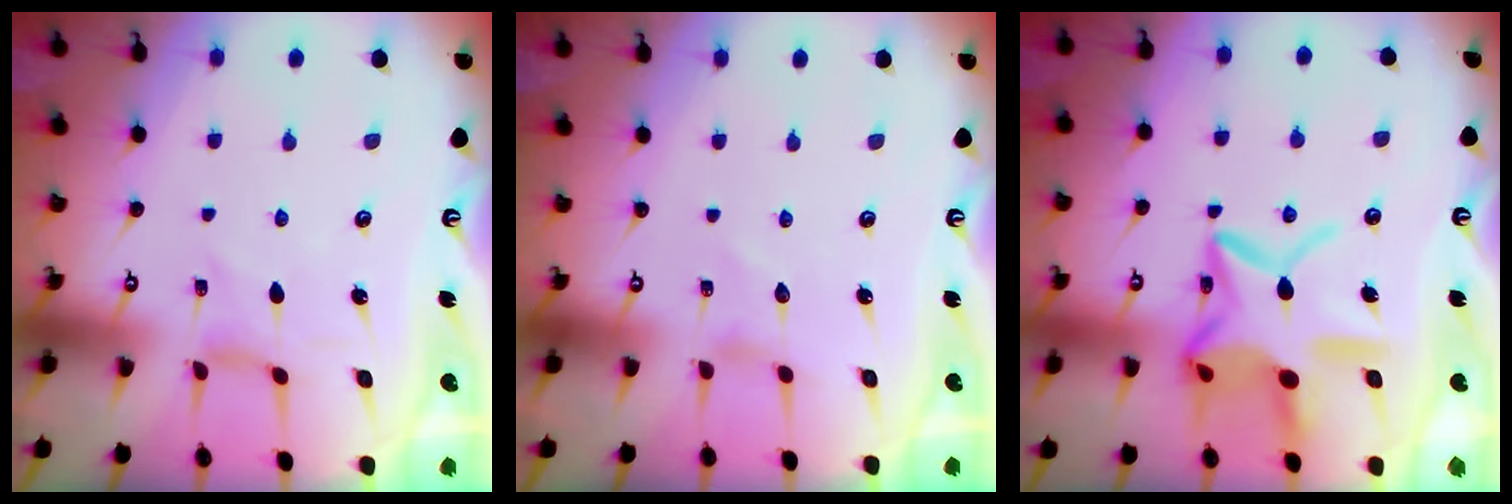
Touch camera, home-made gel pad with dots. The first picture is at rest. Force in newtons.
{"total": 0.0}
{"total": 18.6, "press": 18.5, "slide": 1.2}